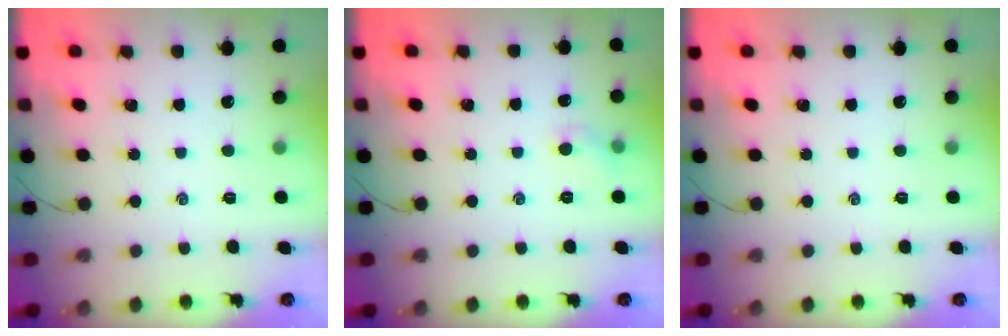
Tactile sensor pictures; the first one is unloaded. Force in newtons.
{"total": 4.9, "press": 4.6, "slide": 1.7}
{"total": 0.0}